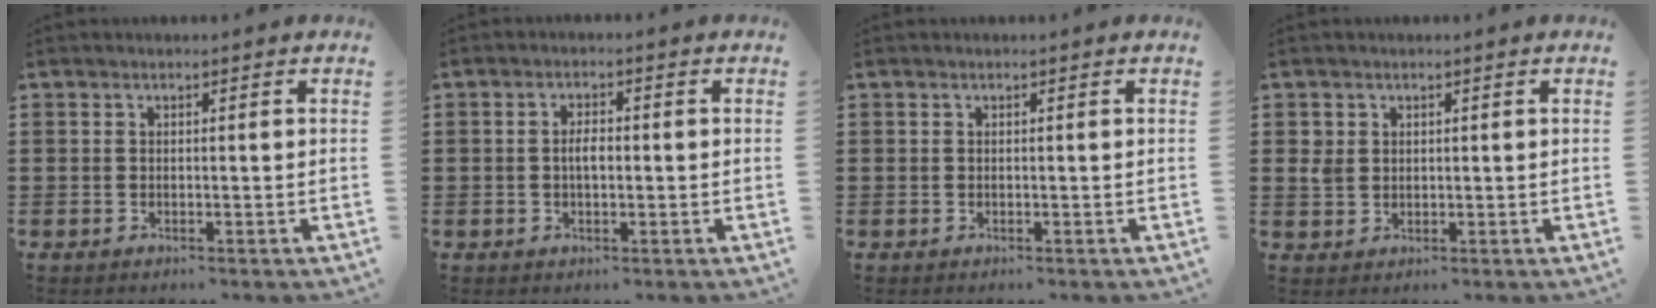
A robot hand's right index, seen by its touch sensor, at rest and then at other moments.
{"total": 2.5, "force": [-0.1, 1.1, 2.3], "torque": [-0.043, 0.002, -0.003]}
{"total": 0.0}
{"total": 2.2, "force": [0.8, 1.8, 0.9], "torque": [-0.024, 0.007, 0.014]}